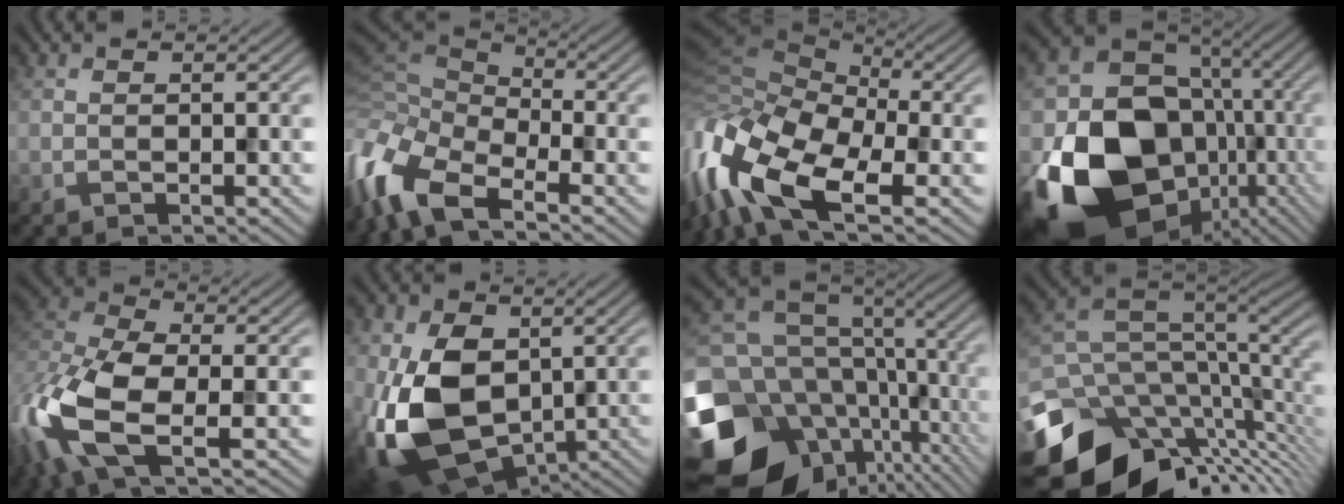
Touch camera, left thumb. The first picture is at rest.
{"total": 11.5, "force": [-6.4, 5.1, 8.1], "torque": [-0.214, -0.009, -0.133]}
{"total": 16.7, "force": [-6.1, 8.5, 13.0], "torque": [-0.325, -0.013, -0.112]}
{"total": 22.9, "force": [-7.0, 18.4, 11.7], "torque": [-0.264, -0.060, -0.097]}
{"total": 13.1, "force": [-4.3, 6.3, 10.7], "torque": [-0.259, -0.006, -0.094]}
{"total": 15.0, "force": [-1.0, 10.1, 11.0], "torque": [-0.269, -0.028, -0.018]}
{"total": 20.4, "force": [-6.1, 15.3, 12.1], "torque": [-0.271, -0.019, -0.058]}
{"total": 15.6, "force": [-6.1, 10.1, 10.1], "torque": [-0.234, -0.041, -0.080]}